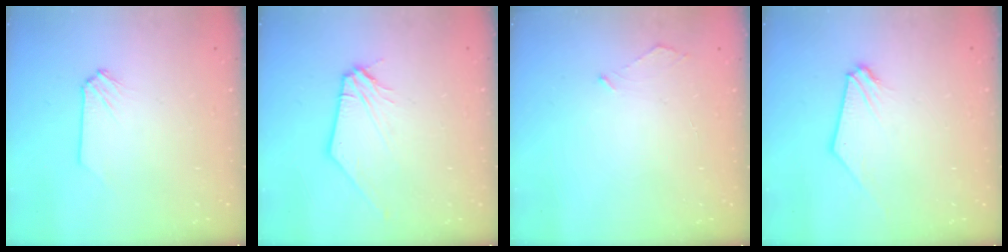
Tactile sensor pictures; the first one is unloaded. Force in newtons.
{"total": 2.4, "press": 2.3, "slide": 0.4}
{"total": 2.6, "press": 2.6, "slide": 0.3}
{"total": 0.7, "press": 0.7, "slide": 0.1}